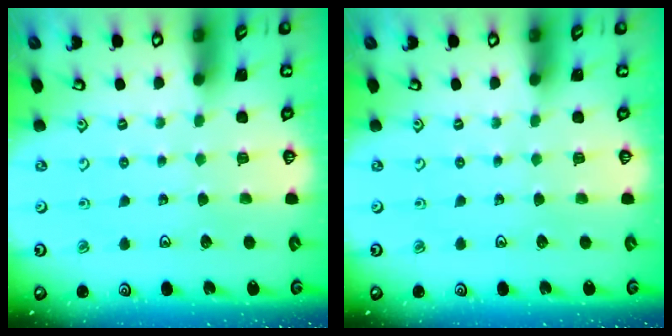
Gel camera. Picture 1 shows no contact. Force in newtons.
{"total": 0.0}